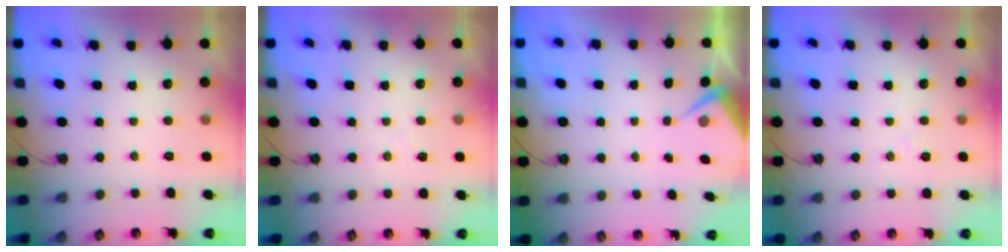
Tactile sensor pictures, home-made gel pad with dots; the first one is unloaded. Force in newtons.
{"total": 4.7, "press": 4.7, "slide": 0.7}
{"total": 4.2, "press": 4.2, "slide": 0.6}
{"total": 6.6, "press": 6.5, "slide": 0.8}